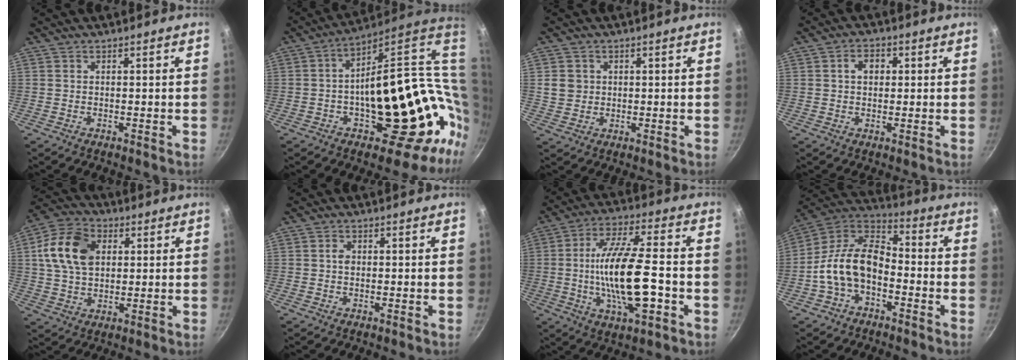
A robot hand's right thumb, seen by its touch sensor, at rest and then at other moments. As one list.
[{"total": 27.0, "force": [4.1, 14.8, 22.2], "torque": [-0.263, -0.002, 0.088]}, {"total": 4.1, "force": [0.7, 3.8, 1.4], "torque": [-0.011, 0.003, 0.016]}, {"total": 4.0, "force": [0.8, 3.0, 2.5], "torque": [-0.021, 0.009, 0.009]}, {"total": 13.4, "force": [3.2, 9.4, 9.1], "torque": [-0.149, 0.007, 0.046]}, {"total": 1.5, "force": [0.1, 1.2, 0.9], "torque": [-0.014, 0.004, 0.000]}, {"total": 18.8, "force": [-3.1, 6.4, 17.4], "torque": [-0.309, 0.018, -0.060]}, {"total": 14.0, "force": [-3.9, 8.9, 10.1], "torque": [-0.167, 0.058, -0.093]}]